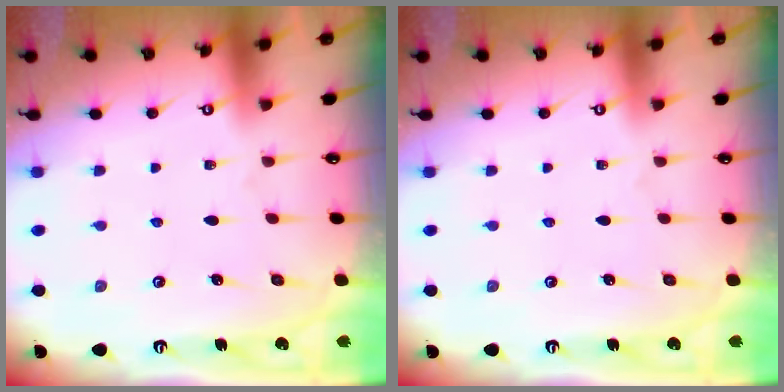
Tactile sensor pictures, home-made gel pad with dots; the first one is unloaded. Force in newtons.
{"total": 0.0}